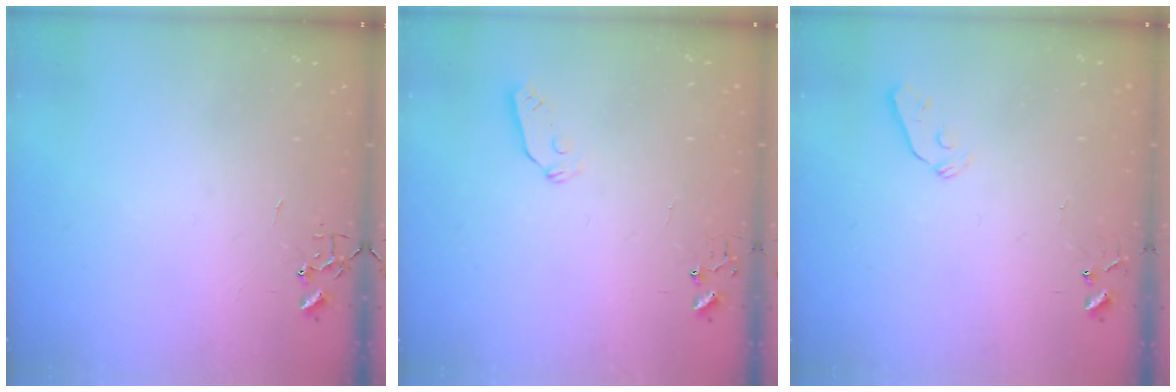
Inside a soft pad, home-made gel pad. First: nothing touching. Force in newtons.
{"total": 3.8, "press": 3.7, "slide": 0.5}
{"total": 4.1, "press": 4.0, "slide": 0.6}